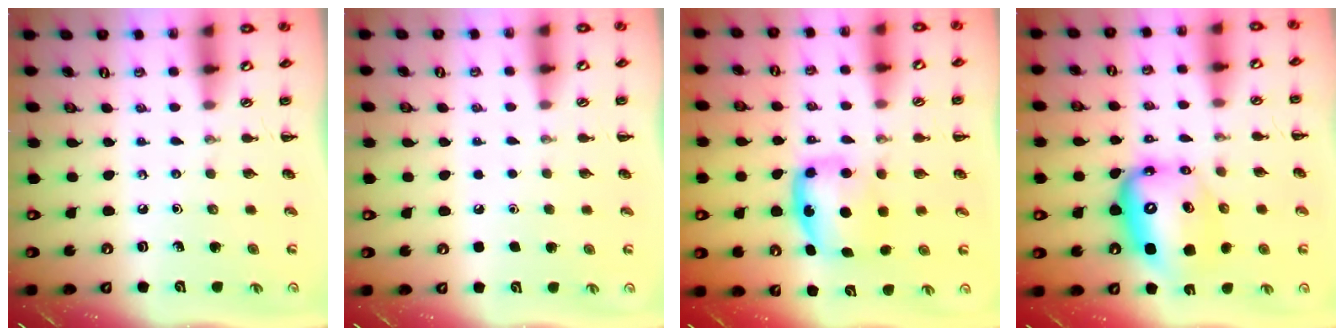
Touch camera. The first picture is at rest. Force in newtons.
{"total": 1.7, "press": 1.7, "slide": 0.1}
{"total": 7.4, "press": 7.3, "slide": 1.1}
{"total": 13.7, "press": 13.2, "slide": 3.7}